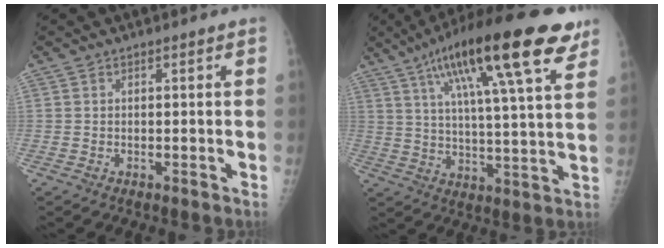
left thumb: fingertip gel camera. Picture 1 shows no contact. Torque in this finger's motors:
{"motor_torque": [0.59, 0.63, 1.71, -1.07, 0.51]}